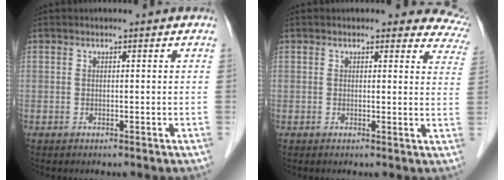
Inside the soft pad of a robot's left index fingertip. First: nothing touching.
{"total": 8.7, "force": [8.0, 3.2, 0.9], "torque": [0.043, -0.023, 0.042]}